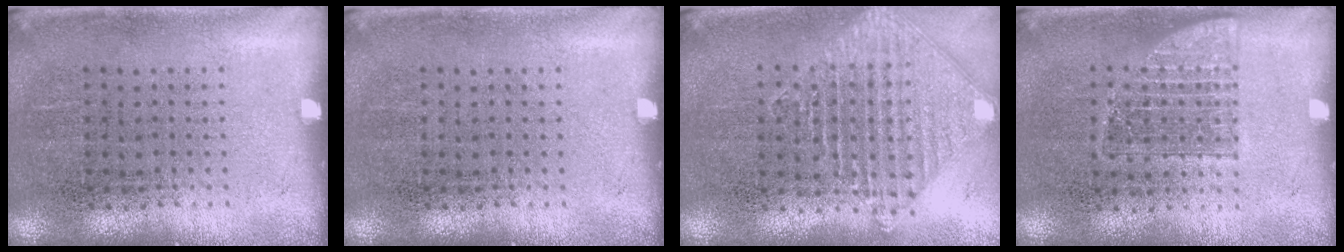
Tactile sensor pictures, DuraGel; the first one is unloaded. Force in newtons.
{"total": 0.0}
{"total": 1.2, "press": 1.2, "slide": 0.2}
{"total": 1.0, "press": 0.9, "slide": 0.4}